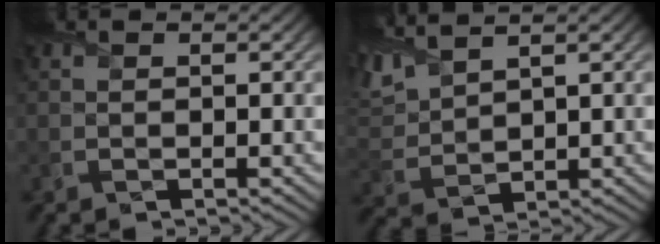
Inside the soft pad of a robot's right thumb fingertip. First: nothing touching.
{"total": 6.6, "force": [4.8, 2.2, 4.0], "torque": [-0.119, 0.022, 0.096]}